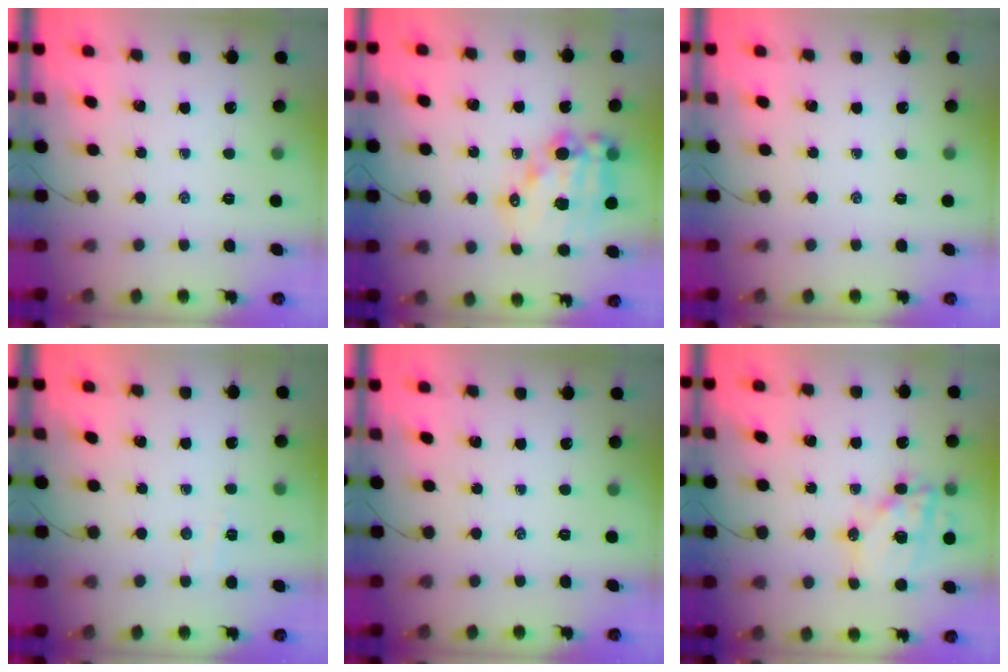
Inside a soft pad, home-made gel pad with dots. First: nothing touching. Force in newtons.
{"total": 14.8, "press": 14.5, "slide": 3.0}
{"total": 0.0}
{"total": 2.9, "press": 2.7, "slide": 1.0}
{"total": 0.0}
{"total": 16.4, "press": 16.0, "slide": 3.8}